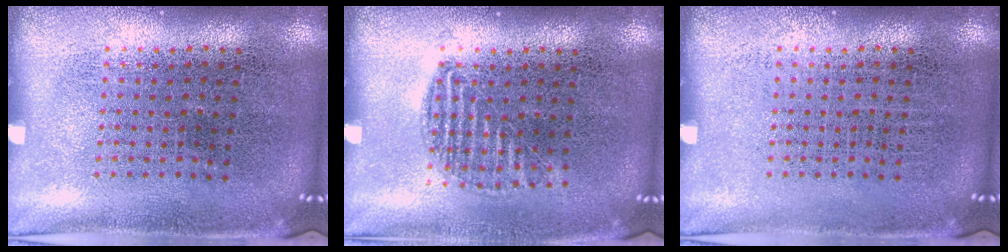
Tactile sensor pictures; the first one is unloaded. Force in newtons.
{"total": 0.9, "press": 0.8, "slide": 0.5}
{"total": 0.0}